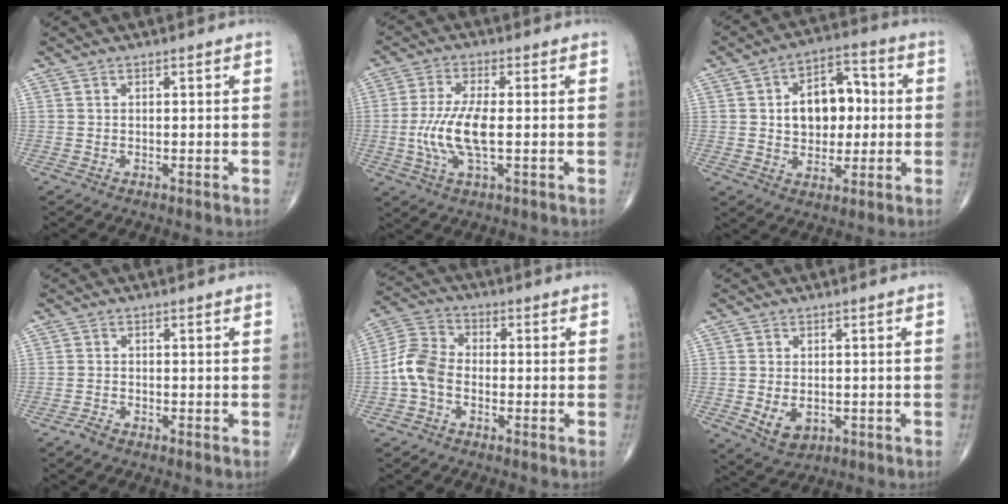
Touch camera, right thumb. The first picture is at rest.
{"total": 9.1, "force": [-0.9, 2.9, 8.5], "torque": [-0.194, -0.001, -0.018]}
{"total": 12.2, "force": [1.0, 8.3, 8.9], "torque": [-0.096, 0.021, 0.015]}
{"total": 1.4, "force": [-1.3, 0.4, 0.5], "torque": [-0.017, 0.003, -0.026]}
{"total": 7.4, "force": [-1.9, 5.0, 5.1], "torque": [-0.097, 0.024, -0.053]}
{"total": 5.0, "force": [-1.1, 3.4, 3.5], "torque": [-0.049, -0.004, -0.006]}